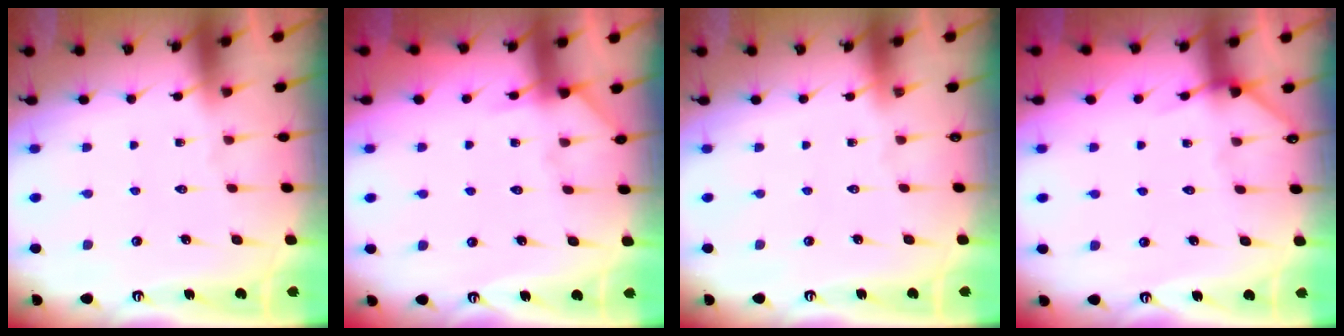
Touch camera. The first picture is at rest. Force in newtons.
{"total": 6.4, "press": 6.3, "slide": 0.8}
{"total": 0.0}
{"total": 4.4, "press": 4.3, "slide": 0.5}